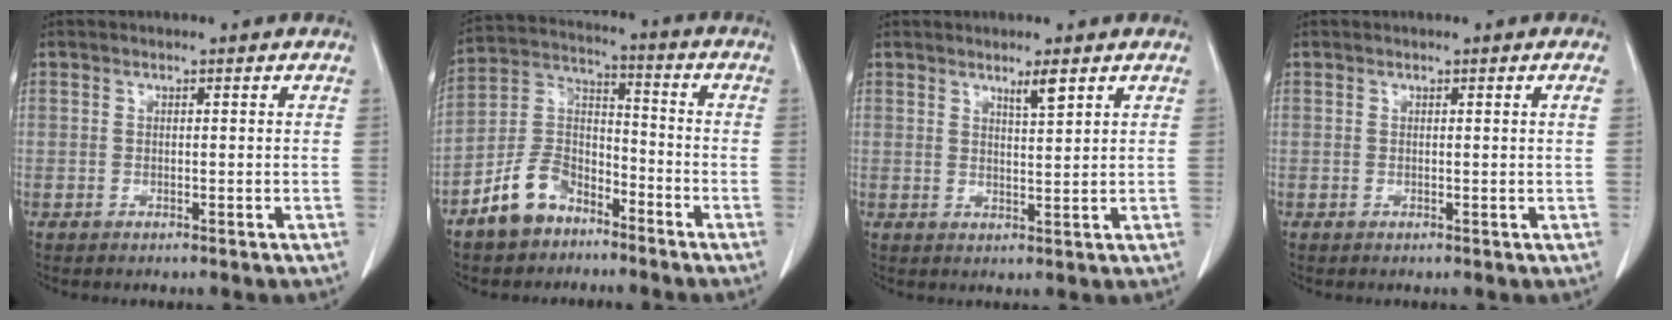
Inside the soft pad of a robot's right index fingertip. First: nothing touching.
{"total": 9.6, "force": [-6.6, 5.6, 4.1], "torque": [-0.092, 0.019, -0.126]}
{"total": 2.6, "force": [1.8, 0.0, 1.8], "torque": [-0.035, -0.005, 0.033]}
{"total": 0.5, "force": [0.1, -0.2, 0.4], "torque": [-0.008, -0.002, 0.005]}